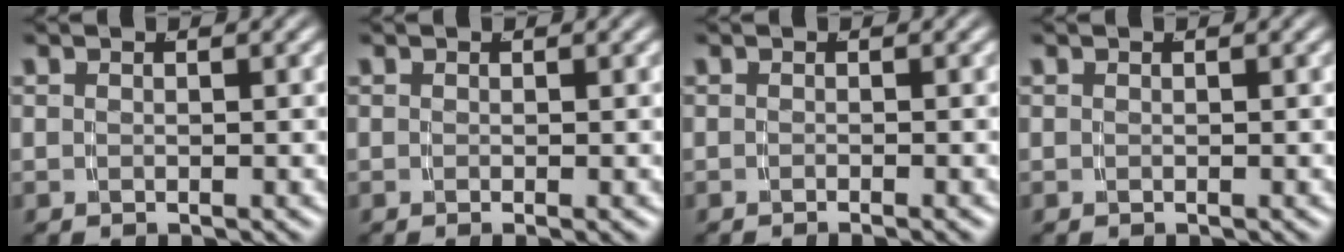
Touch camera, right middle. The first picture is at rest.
{"total": 0.6, "force": [-0.2, -0.4, 0.4], "torque": [-0.001, -0.001, -0.003]}
{"total": 1.0, "force": [-0.8, -0.4, 0.5], "torque": [0.003, 0.000, -0.015]}
{"total": 0.0}